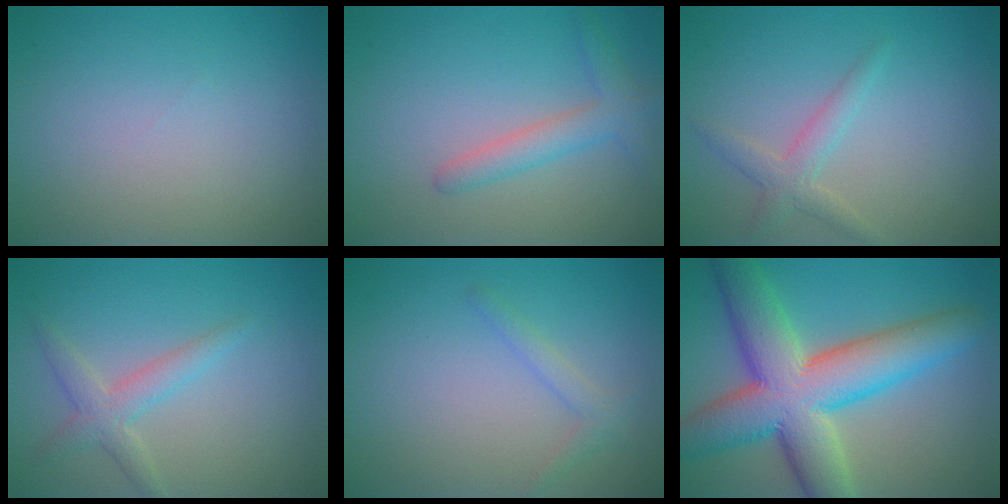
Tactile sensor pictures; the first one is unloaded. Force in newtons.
{"total": 2.1, "press": 2.1, "slide": 0.2}
{"total": 2.2, "press": 2.2, "slide": 0.1}
{"total": 2.5, "press": 2.5, "slide": 0.1}
{"total": 1.4, "press": 1.4, "slide": 0.1}
{"total": 11.8, "press": 11.8, "slide": 0.7}